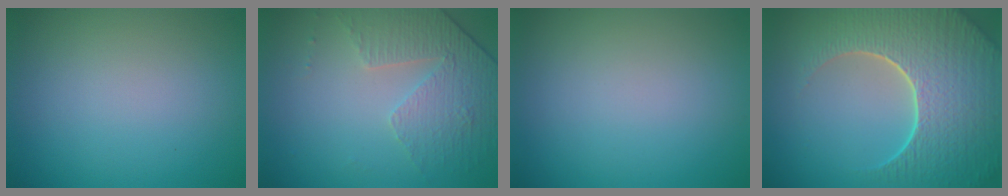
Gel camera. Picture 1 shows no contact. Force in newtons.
{"total": 4.7, "press": 3.3, "slide": 3.4}
{"total": 0.0}
{"total": 9.1, "press": 6.5, "slide": 6.3}